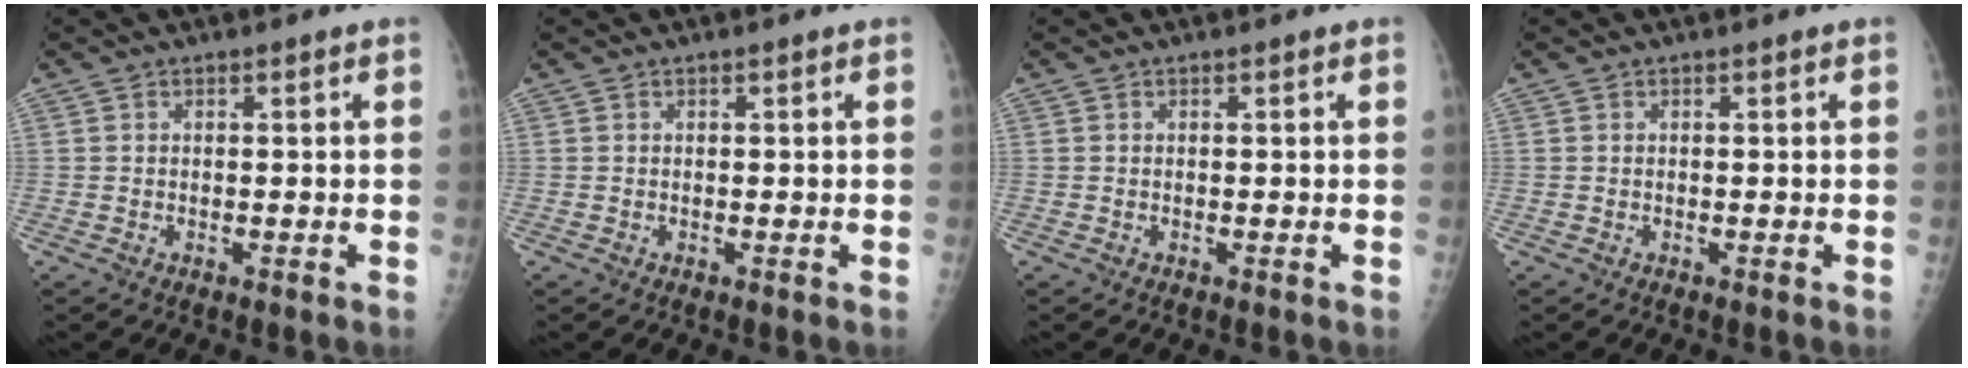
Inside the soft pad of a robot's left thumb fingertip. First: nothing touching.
{"total": 0.0}
{"total": 0.0}
{"total": 0.0}